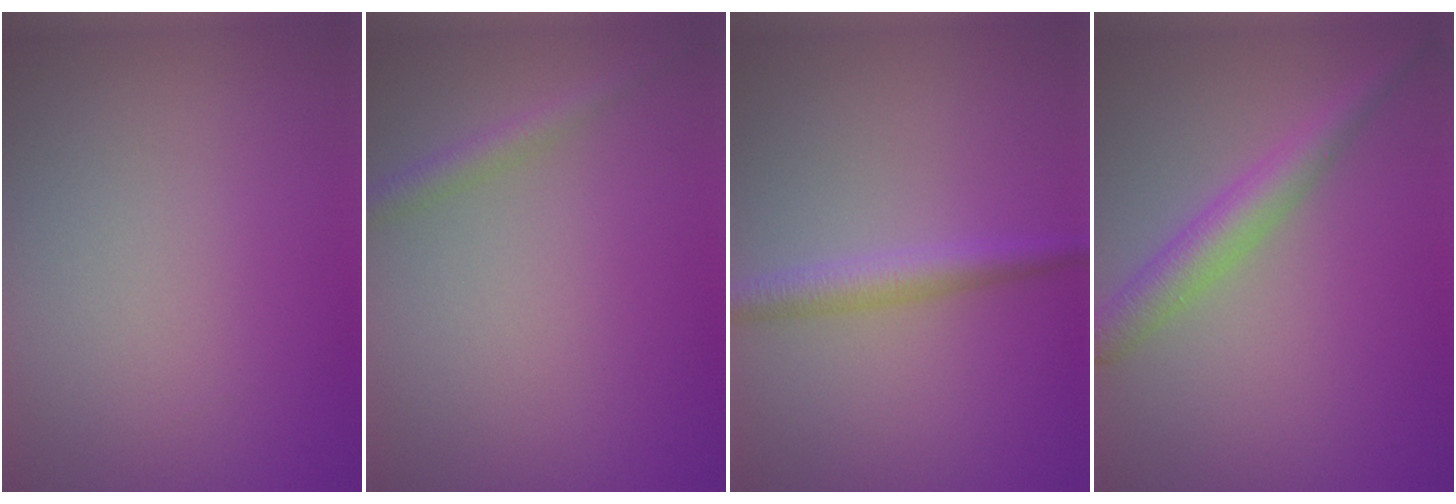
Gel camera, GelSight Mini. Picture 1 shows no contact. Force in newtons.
{"total": 1.7, "press": 1.7, "slide": 0.1}
{"total": 2.6, "press": 2.6, "slide": 0.0}
{"total": 3.5, "press": 3.5, "slide": 0.1}